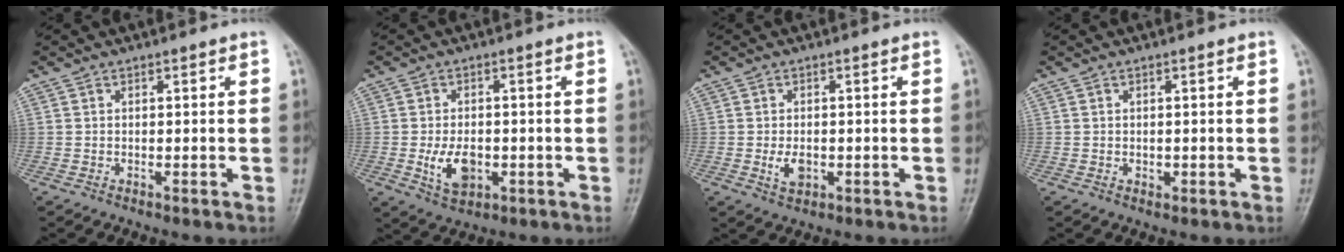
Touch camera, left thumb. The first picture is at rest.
{"total": 6.3, "force": [-1.3, 4.0, 4.7], "torque": [-0.075, -0.004, -0.017]}
{"total": 3.3, "force": [-0.6, 2.1, 2.4], "torque": [-0.041, -0.003, -0.007]}
{"total": 0.8, "force": [0.0, 0.7, 0.5], "torque": [-0.004, 0.000, 0.000]}